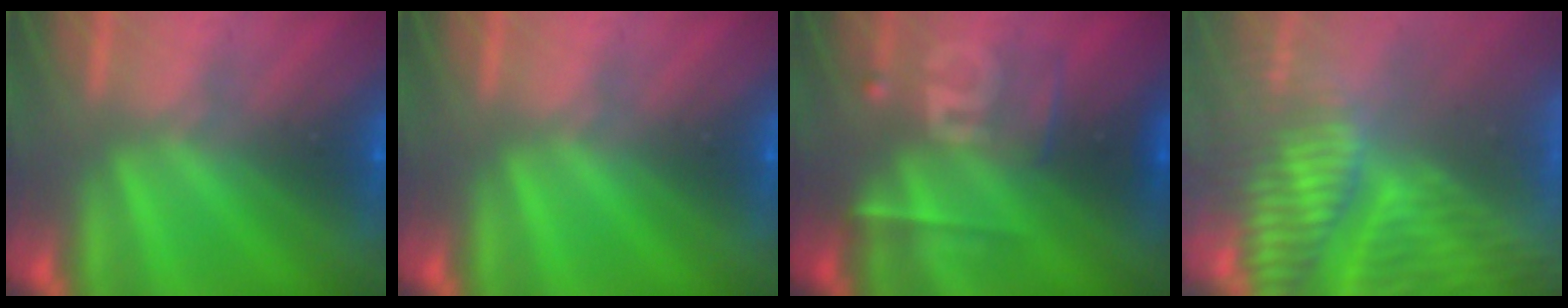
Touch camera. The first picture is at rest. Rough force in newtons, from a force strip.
{"total": 0.0}
{"total": 2.4}
{"total": 7.4}